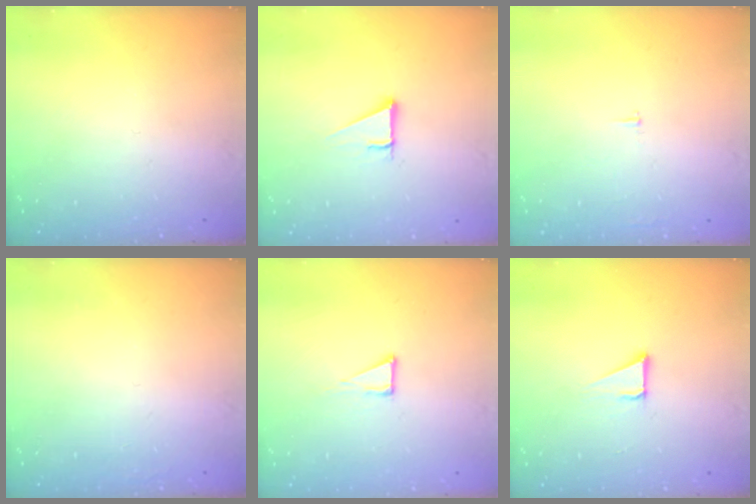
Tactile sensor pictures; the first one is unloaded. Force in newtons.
{"total": 2.8, "press": 2.8, "slide": 0.0}
{"total": 2.1, "press": 2.1, "slide": 0.2}
{"total": 1.5, "press": 1.5, "slide": 0.1}
{"total": 5.1, "press": 5.0, "slide": 0.4}
{"total": 2.1, "press": 2.1, "slide": 0.1}